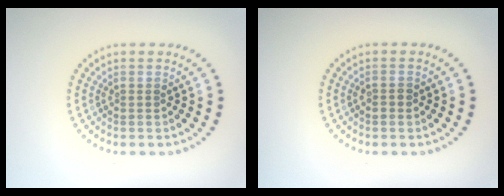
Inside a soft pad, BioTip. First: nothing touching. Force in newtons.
{"total": 0.9, "press": 0.9, "slide": 0.1}